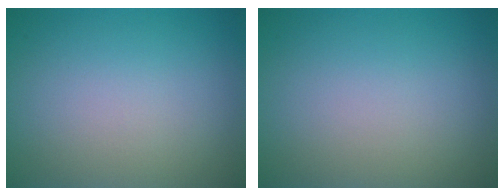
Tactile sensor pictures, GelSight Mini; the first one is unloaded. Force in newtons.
{"total": 0.0}